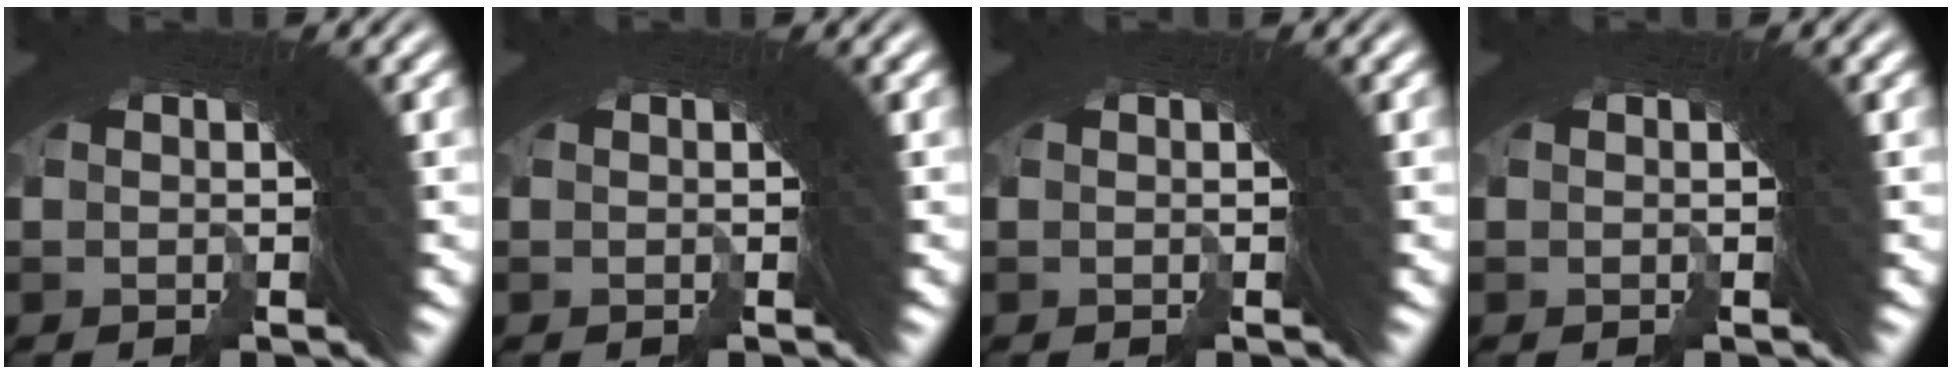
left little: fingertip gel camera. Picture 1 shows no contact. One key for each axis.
{"total": 0.0}
{"total": 0.0}
{"total": 0.0}